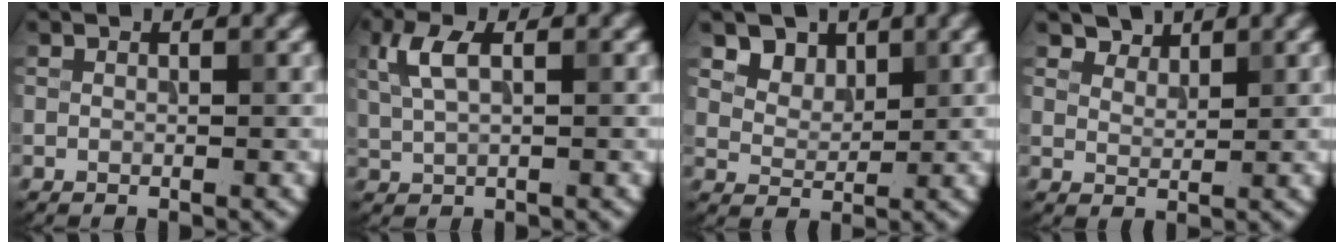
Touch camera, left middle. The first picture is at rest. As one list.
[{"total": 3.2, "force": [1.1, 1.4, 2.6], "torque": [-0.060, 0.005, 0.024]}, {"total": 3.1, "force": [2.1, 2.1, 1.1], "torque": [-0.030, -0.023, 0.055]}, {"total": 2.4, "force": [2.2, 0.8, 0.3], "torque": [-0.014, -0.005, 0.041]}]